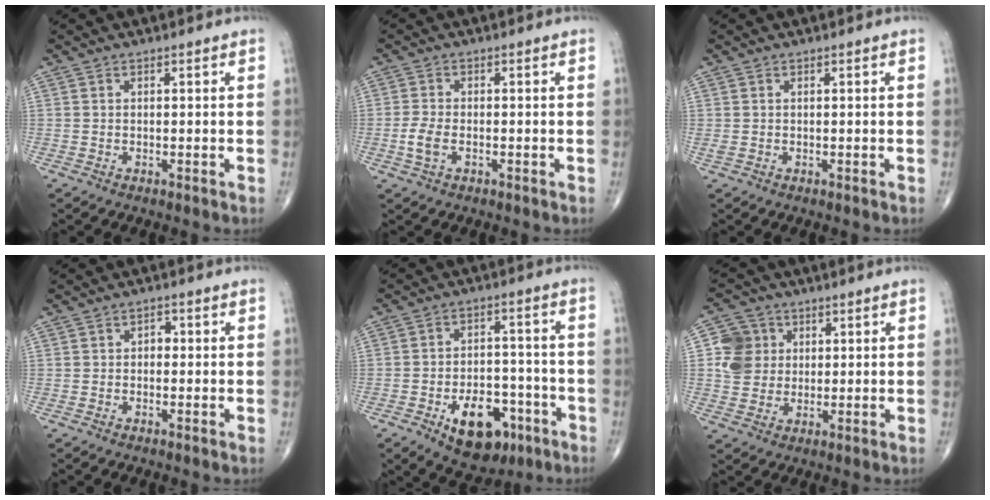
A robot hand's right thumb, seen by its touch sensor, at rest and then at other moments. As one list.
[{"total": 3.6, "force": [-1.0, 2.0, 2.8], "torque": [-0.068, 0.005, -0.020]}, {"total": 0.8, "force": [0.2, 0.5, 0.6], "torque": [-0.022, 0.009, 0.009]}, {"total": 1.7, "force": [-0.1, 1.3, 1.2], "torque": [-0.005, 0.006, -0.007]}, {"total": 13.5, "force": [-6.4, 8.0, 8.8], "torque": [-0.098, 0.037, -0.087]}, {"total": 7.6, "force": [1.4, 7.0, 2.6], "torque": [-0.022, 0.002, 0.023]}]